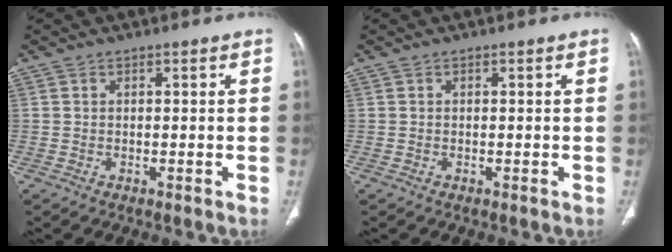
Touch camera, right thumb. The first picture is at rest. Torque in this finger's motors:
{"motor_torque": [0.02, 0.35, -0.50, 0.37, 0.03]}